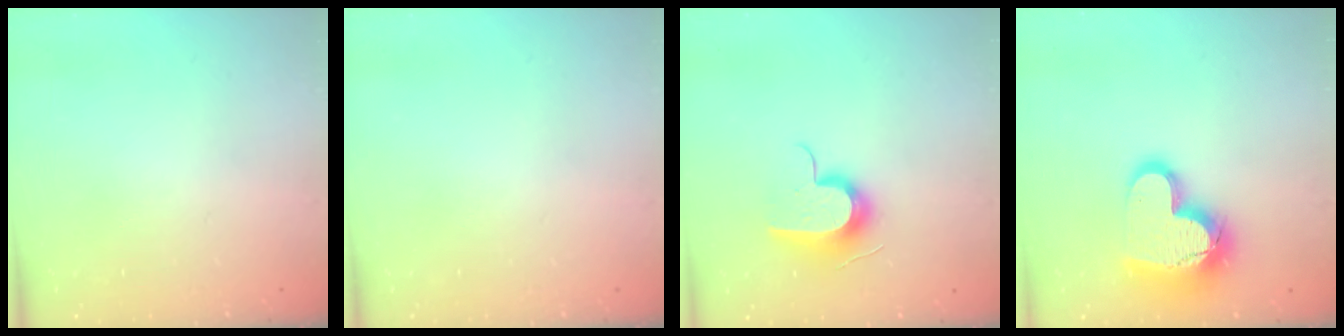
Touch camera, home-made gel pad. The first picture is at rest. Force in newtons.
{"total": 0.0}
{"total": 11.7, "press": 11.6, "slide": 0.6}
{"total": 17.9, "press": 17.8, "slide": 1.4}